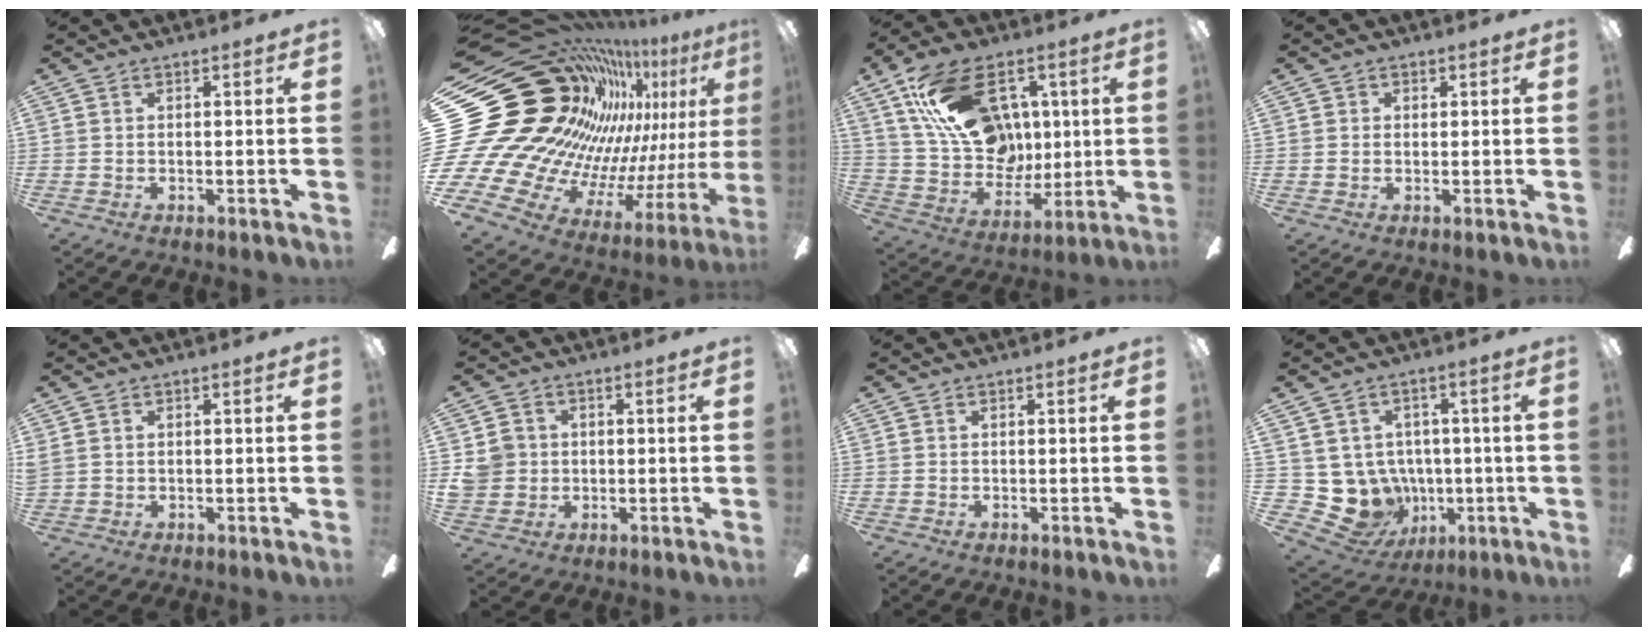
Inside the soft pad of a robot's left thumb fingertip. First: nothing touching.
{"total": 28.9, "force": [13.1, 20.7, 15.4], "torque": [-0.248, -0.171, 0.320]}
{"total": 23.5, "force": [9.3, 15.9, 14.5], "torque": [-0.258, -0.020, 0.175]}
{"total": 0.9, "force": [0.3, 0.8, -0.1], "torque": [0.008, 0.001, 0.003]}
{"total": 0.9, "force": [0.3, 0.8, 0.2], "torque": [-0.006, 0.005, 0.005]}
{"total": 5.8, "force": [0.3, 5.5, 1.9], "torque": [-0.051, 0.011, 0.006]}
{"total": 0.0}
{"total": 9.9, "force": [-1.8, 9.3, 2.9], "torque": [-0.102, -0.004, -0.018]}